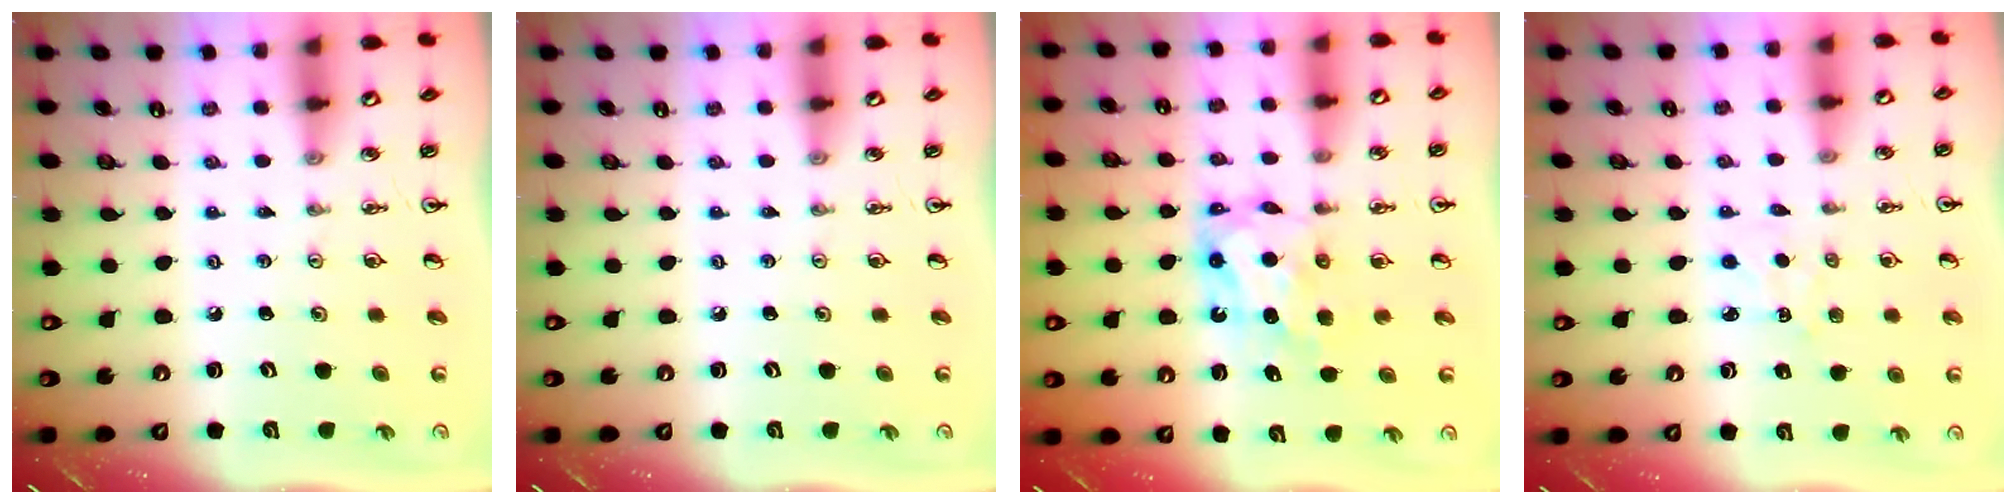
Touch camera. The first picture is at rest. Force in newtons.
{"total": 0.0}
{"total": 6.7, "press": 6.7, "slide": 0.4}
{"total": 3.4, "press": 3.3, "slide": 0.4}